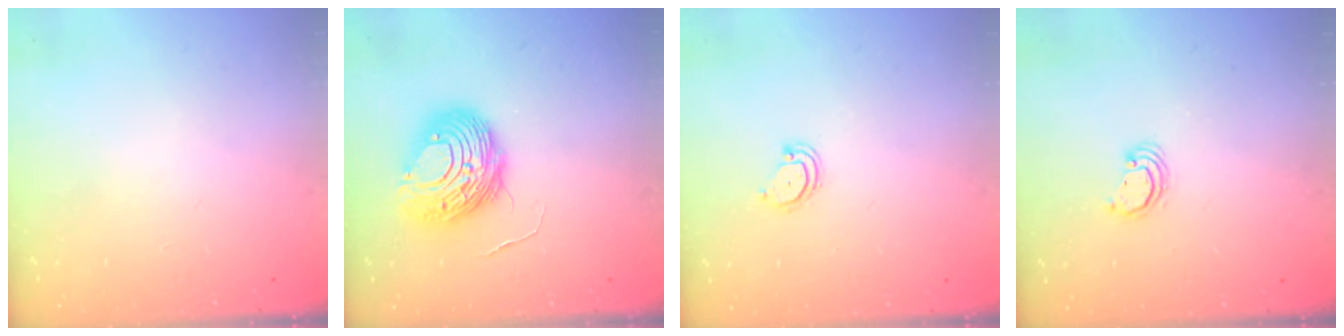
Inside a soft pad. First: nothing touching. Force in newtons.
{"total": 10.7, "press": 10.6, "slide": 1.2}
{"total": 3.1, "press": 3.1, "slide": 0.3}
{"total": 2.7, "press": 2.7, "slide": 0.1}